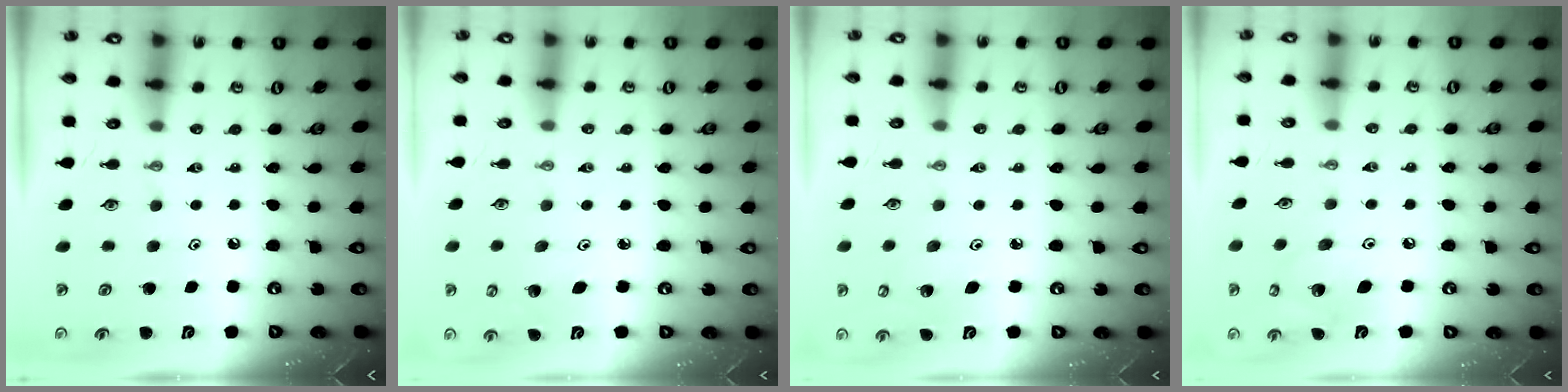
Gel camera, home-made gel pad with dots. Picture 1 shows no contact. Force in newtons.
{"total": 3.9, "press": 3.8, "slide": 0.5}
{"total": 3.9, "press": 3.7, "slide": 1.4}
{"total": 8.9, "press": 8.6, "slide": 2.3}